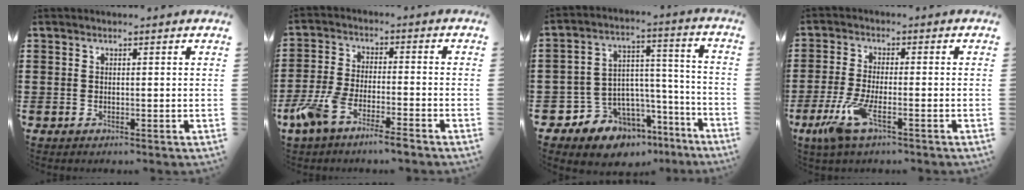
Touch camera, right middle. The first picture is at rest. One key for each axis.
{"total": 6.4, "fx": -4.9, "fy": 0.8, "fz": 4.0, "tx": -0.106, "ty": -0.015, "tz": -0.099}
{"total": 8.7, "fx": -7.0, "fy": 5.1, "fz": 0.8, "tx": -0.033, "ty": 0.017, "tz": -0.130}
{"total": 6.3, "fx": -3.0, "fy": 1.5, "fz": 5.3, "tx": -0.127, "ty": -0.018, "tz": -0.058}